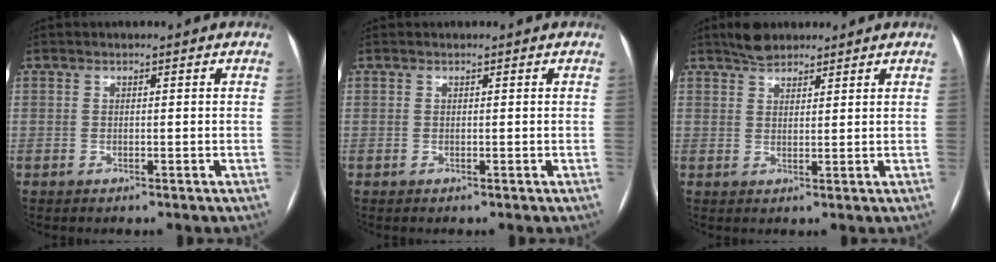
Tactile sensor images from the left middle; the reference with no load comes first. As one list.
[{"total": 0.0}, {"total": 3.6, "force": [3.1, 1.5, 1.0], "torque": [-0.021, 0.012, 0.054]}]